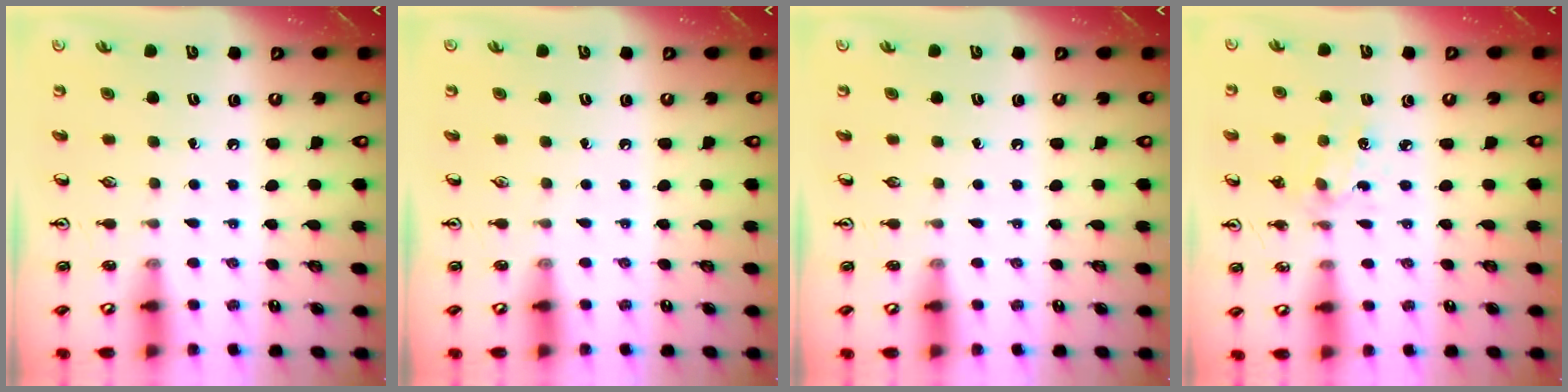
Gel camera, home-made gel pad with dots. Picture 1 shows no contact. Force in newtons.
{"total": 0.0}
{"total": 0.0}
{"total": 2.8, "press": 2.7, "slide": 0.7}